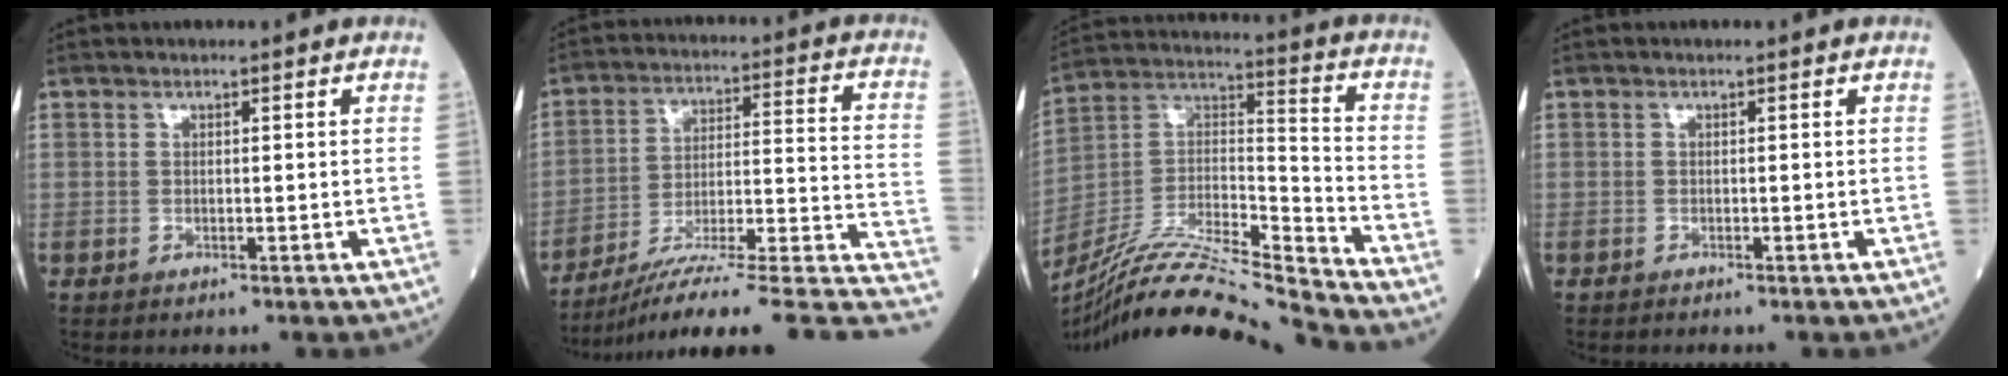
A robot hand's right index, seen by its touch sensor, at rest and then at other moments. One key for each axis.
{"total": 22.7, "fx": -17.4, "fy": 0.8, "fz": 14.6, "tx": -0.133, "ty": 0.026, "tz": -0.259}
{"total": 21.3, "fx": -19.6, "fy": -1.1, "fz": 8.2, "tx": -0.182, "ty": 0.003, "tz": -0.348}
{"total": 0.9, "fx": -0.9, "fy": -0.1, "fz": 0.3, "tx": -0.004, "ty": -0.001, "tz": -0.014}